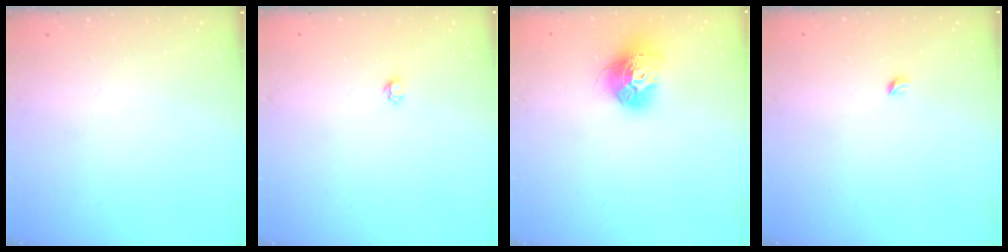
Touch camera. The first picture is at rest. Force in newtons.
{"total": 2.7, "press": 2.7, "slide": 0.4}
{"total": 13.6, "press": 13.5, "slide": 1.4}
{"total": 2.9, "press": 2.9, "slide": 0.4}